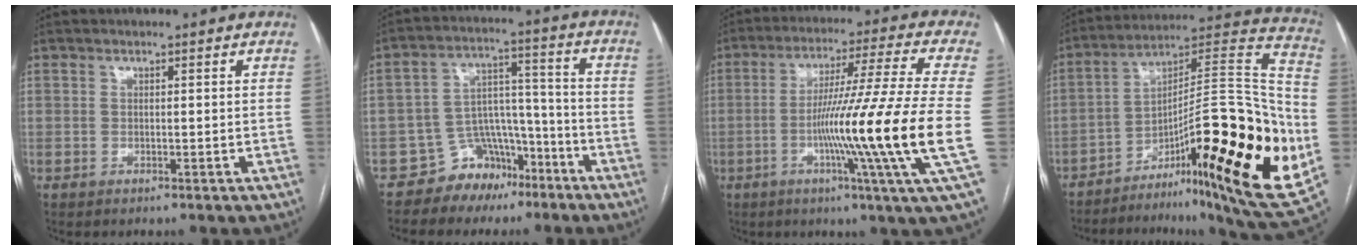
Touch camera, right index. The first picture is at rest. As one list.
[{"total": 9.2, "force": [-6.5, 6.3, 2.1], "torque": [-0.028, 0.057, -0.101]}, {"total": 19.4, "force": [-3.9, -3.2, 18.7], "torque": [-0.298, -0.018, -0.080]}, {"total": 32.9, "force": [-10.5, 5.4, 30.7], "torque": [-0.388, 0.009, -0.160]}]